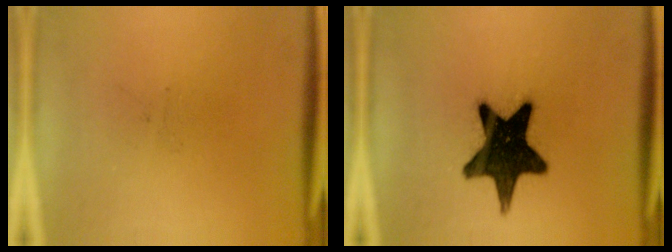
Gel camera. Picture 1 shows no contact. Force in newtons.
{"total": 18.2}